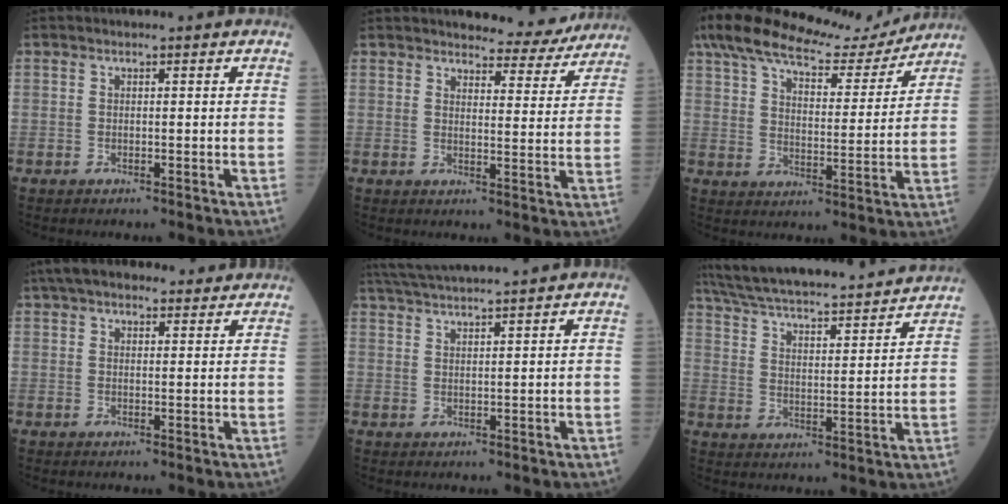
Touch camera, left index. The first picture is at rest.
{"total": 9.1, "force": [8.7, 1.8, 1.9], "torque": [-0.017, -0.014, 0.099]}
{"total": 18.4, "force": [16.3, 3.9, 7.7], "torque": [-0.138, 0.021, 0.244]}
{"total": 12.0, "force": [10.3, 3.6, 5.1], "torque": [-0.073, 0.046, 0.148]}
{"total": 11.0, "force": [10.1, -1.0, 4.3], "torque": [-0.082, 0.030, 0.155]}
{"total": 23.9, "force": [21.8, 1.9, 9.6], "torque": [-0.167, 0.000, 0.313]}